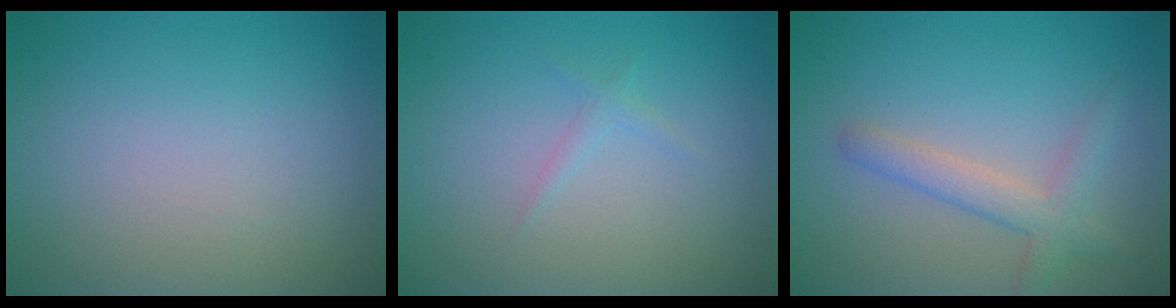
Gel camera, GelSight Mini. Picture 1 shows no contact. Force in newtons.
{"total": 0.7, "press": 0.7, "slide": 0.1}
{"total": 2.7, "press": 2.7, "slide": 0.1}